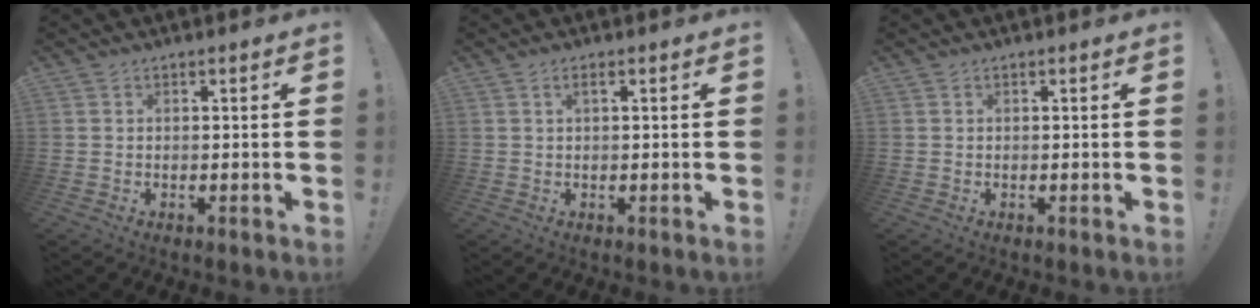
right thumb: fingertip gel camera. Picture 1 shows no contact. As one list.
[{"total": 1.7, "force": [0.4, 0.2, 1.6], "torque": [-0.029, -0.001, 0.006]}, {"total": 0.0}]